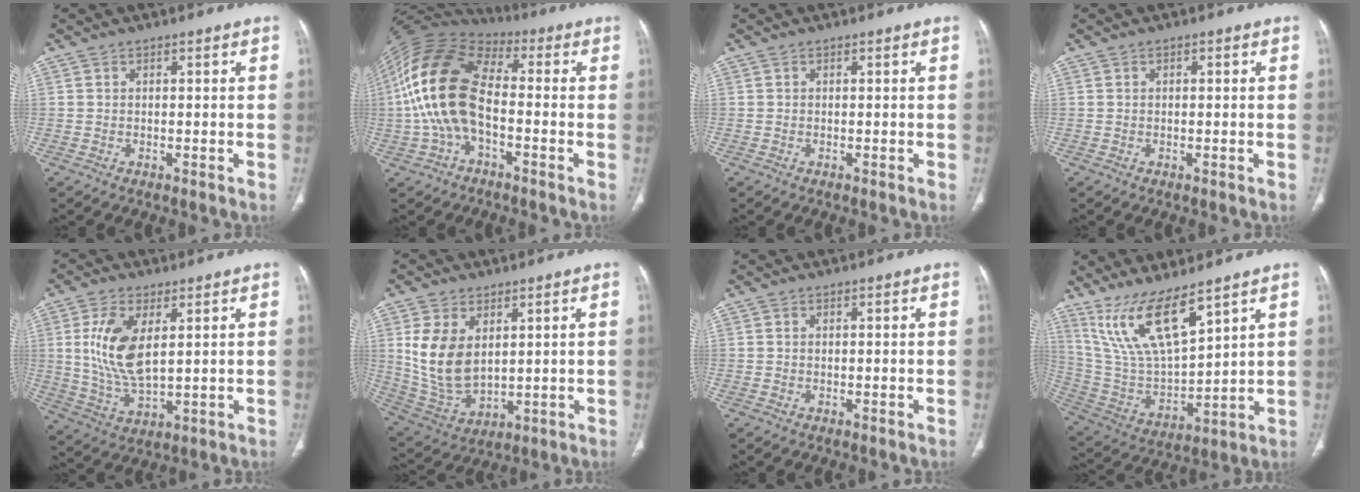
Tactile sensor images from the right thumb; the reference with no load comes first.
{"total": 17.3, "force": [-1.8, 9.8, 14.1], "torque": [-0.284, 0.032, -0.043]}
{"total": 0.0}
{"total": 0.6, "force": [0.2, 0.3, 0.5], "torque": [-0.008, 0.003, 0.003]}
{"total": 11.9, "force": [3.0, 5.6, 10.0], "torque": [-0.204, -0.018, 0.068]}
{"total": 13.0, "force": [3.2, 8.3, 9.5], "torque": [-0.171, -0.018, 0.083]}
{"total": 0.0}
{"total": 15.1, "force": [10.6, 3.9, 10.1], "torque": [-0.177, -0.057, 0.230]}